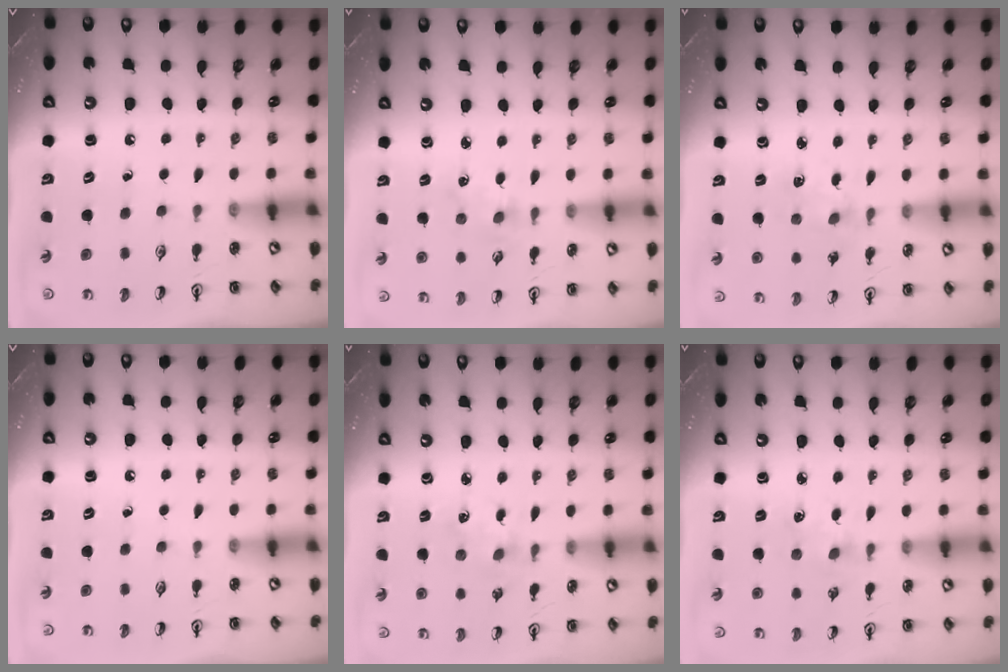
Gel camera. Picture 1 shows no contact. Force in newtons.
{"total": 0.9, "press": 0.9, "slide": 0.2}
{"total": 2.7, "press": 2.7, "slide": 0.4}
{"total": 0.0}
{"total": 2.7, "press": 2.7, "slide": 0.4}
{"total": 3.4, "press": 3.3, "slide": 0.5}